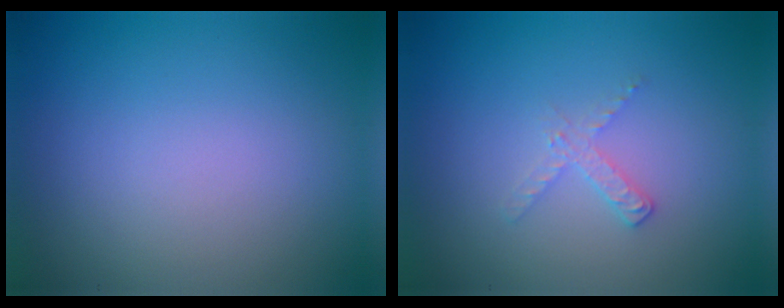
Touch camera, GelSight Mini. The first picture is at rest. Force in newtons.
{"total": 1.4, "press": 1.4, "slide": 0.1}